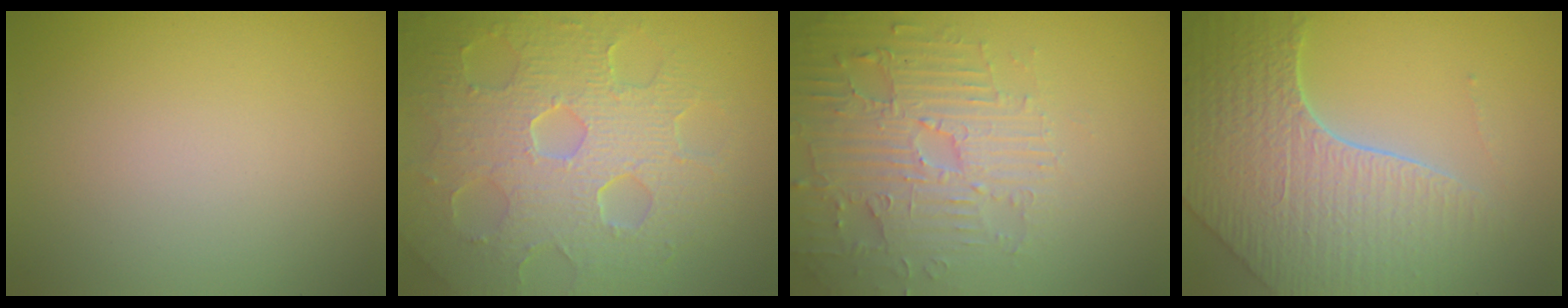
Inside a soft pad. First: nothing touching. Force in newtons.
{"total": 8.6, "press": 6.1, "slide": 6.1}
{"total": 4.6, "press": 4.4, "slide": 1.2}
{"total": 6.8, "press": 5.5, "slide": 3.9}